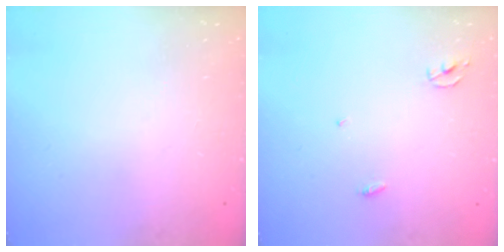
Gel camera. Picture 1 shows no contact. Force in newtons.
{"total": 2.5, "press": 2.5, "slide": 0.1}